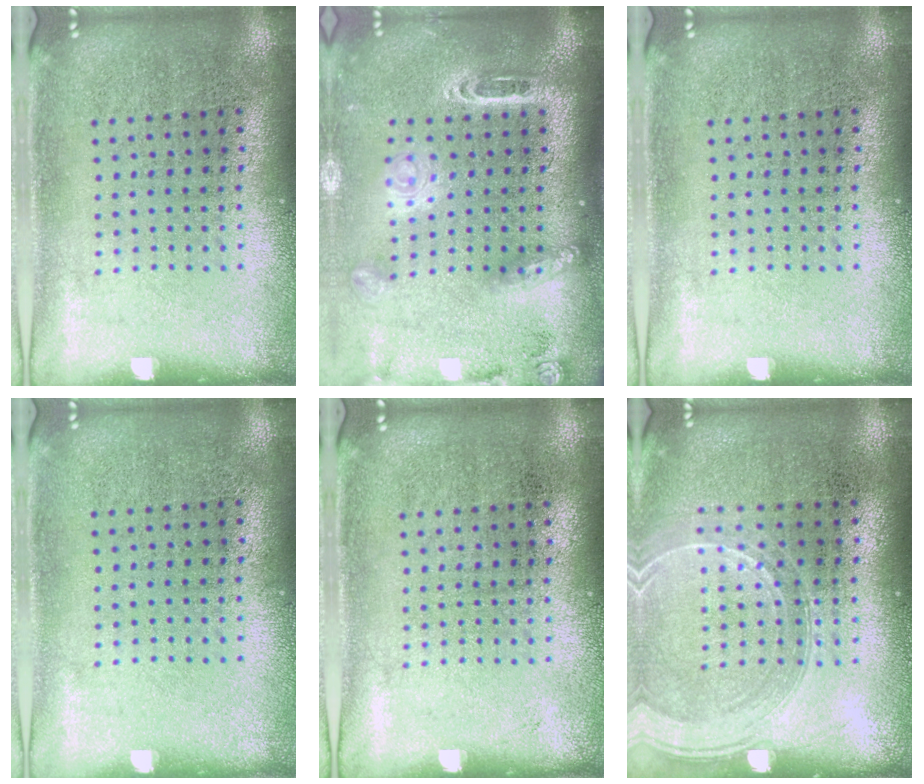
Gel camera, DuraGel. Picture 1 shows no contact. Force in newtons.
{"total": 2.5, "press": 1.8, "slide": 1.8}
{"total": 0.0}
{"total": 0.0}
{"total": 0.0}
{"total": 1.6, "press": 1.6, "slide": 0.3}